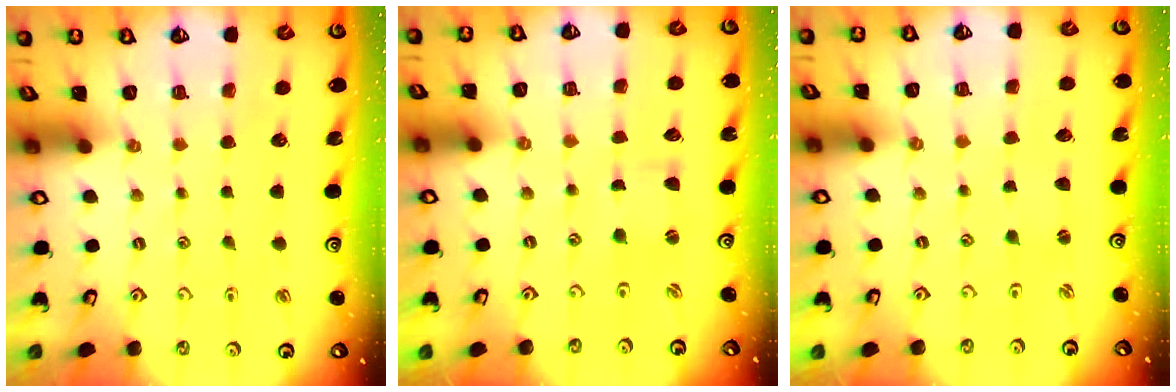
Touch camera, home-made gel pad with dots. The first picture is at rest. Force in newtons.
{"total": 0.0}
{"total": 0.9, "press": 0.8, "slide": 0.2}